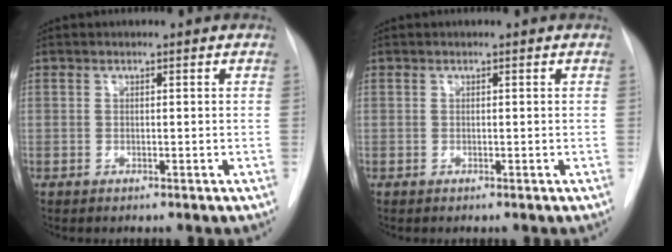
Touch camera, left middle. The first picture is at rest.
{"total": 0.0}